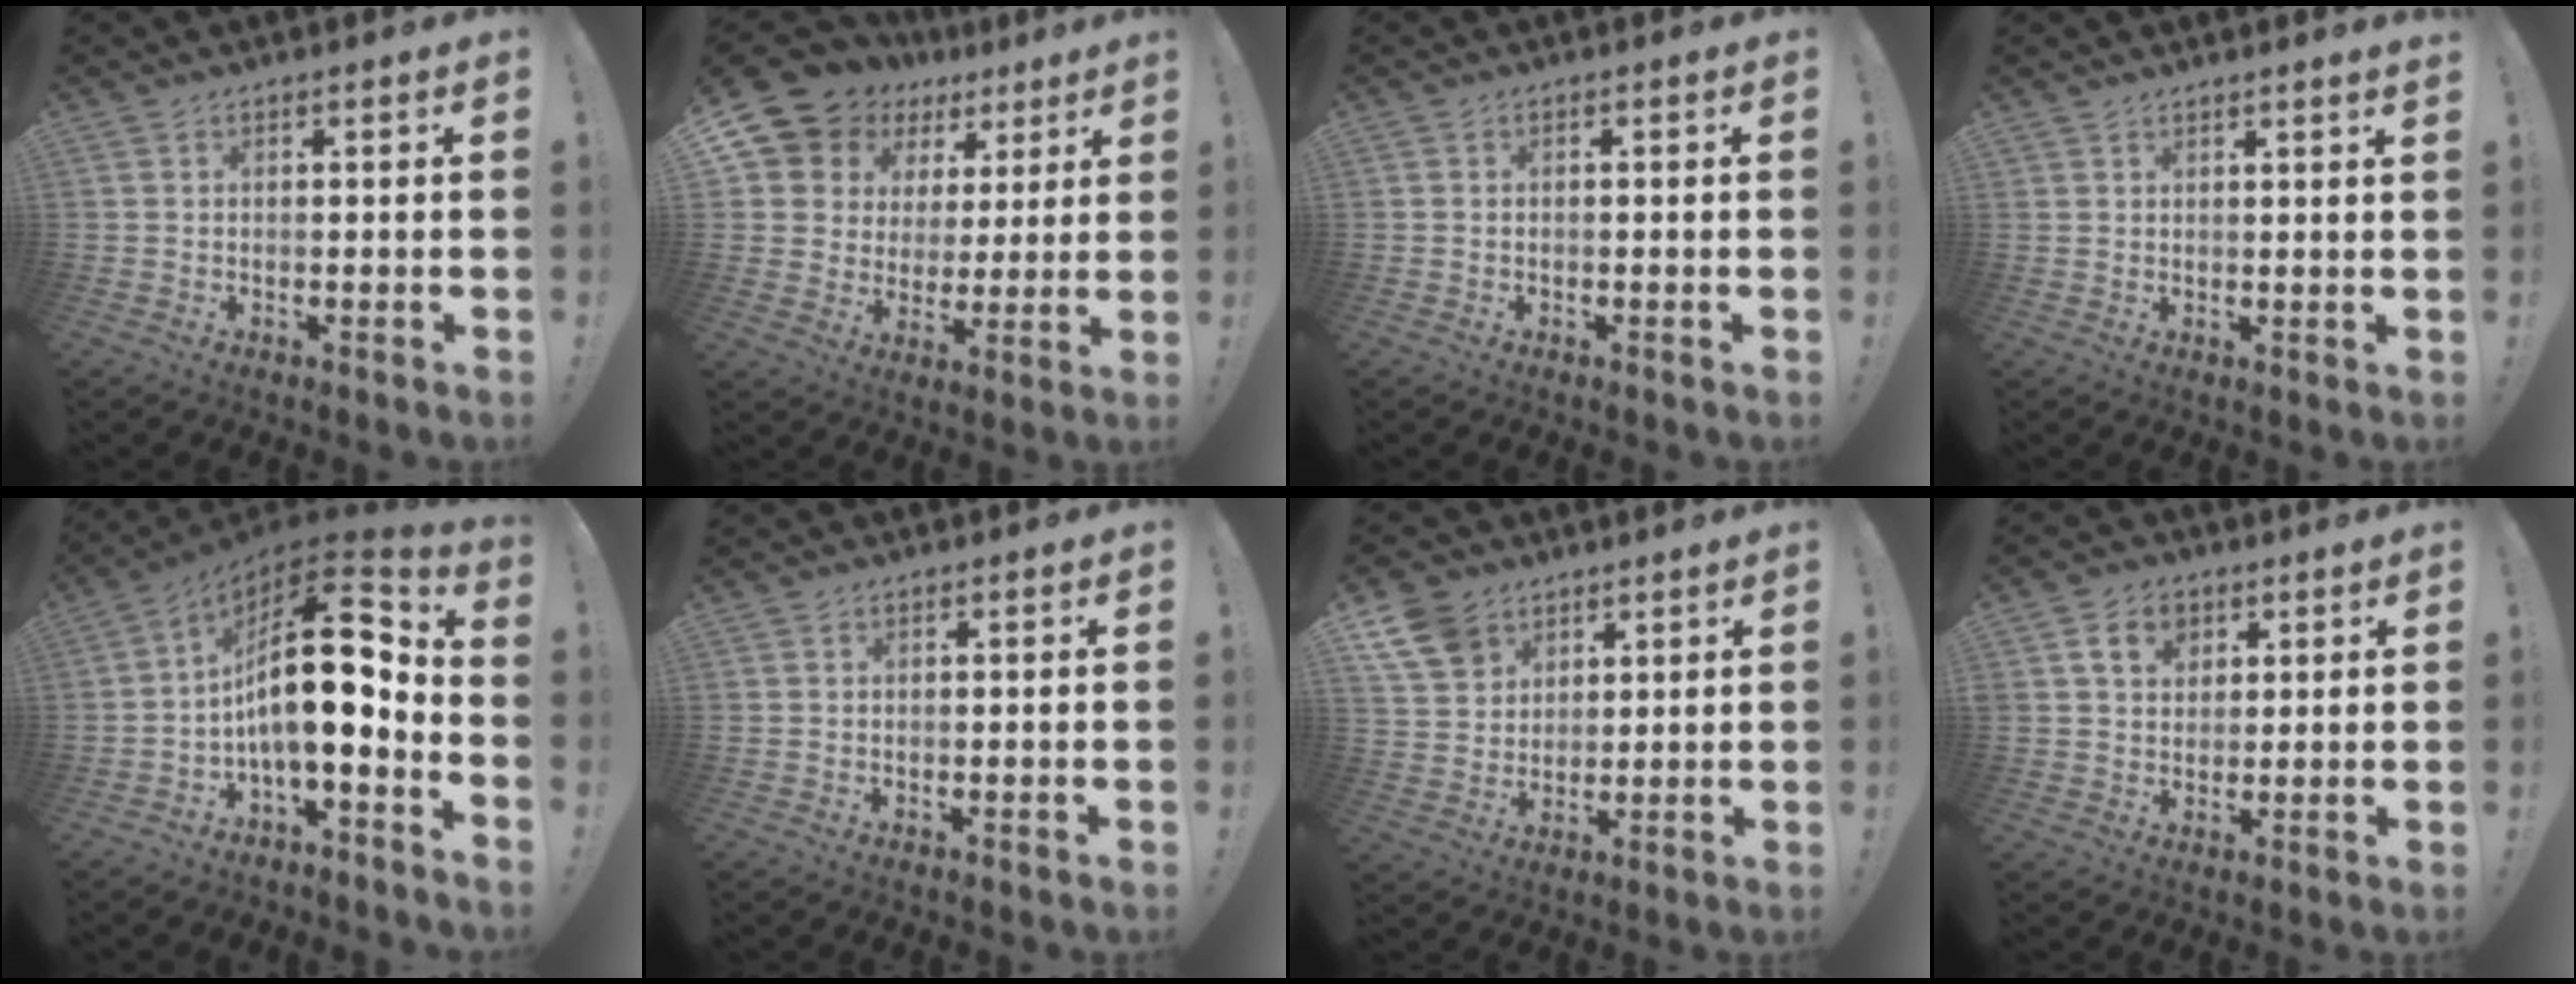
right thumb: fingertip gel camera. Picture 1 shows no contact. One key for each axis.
{"total": 10.8, "fx": 7.0, "fy": 7.8, "fz": 2.4, "tx": -0.055, "ty": -0.054, "tz": 0.142}
{"total": 0.0}
{"total": 1.7, "fx": 1.6, "fy": -0.2, "fz": 0.3, "tx": -0.005, "ty": -0.010, "tz": 0.029}
{"total": 18.4, "fx": 0.9, "fy": 6.9, "fz": 17.0, "tx": -0.296, "ty": -0.005, "tz": 0.013}
{"total": 0.0}
{"total": 11.4, "fx": 6.4, "fy": 8.6, "fz": 4.0, "tx": -0.072, "ty": -0.029, "tz": 0.130}
{"total": 7.1, "fx": 3.2, "fy": 5.4, "fz": 3.2, "tx": -0.044, "ty": -0.003, "tz": 0.059}